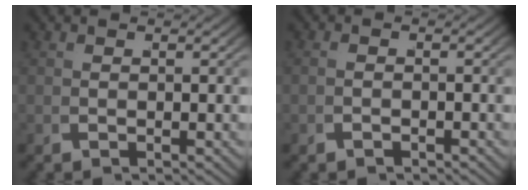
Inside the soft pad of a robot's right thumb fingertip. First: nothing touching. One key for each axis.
{"total": 0.9, "fx": -0.8, "fy": 0.1, "fz": 0.0, "tx": 0.001, "ty": -0.004, "tz": -0.013}